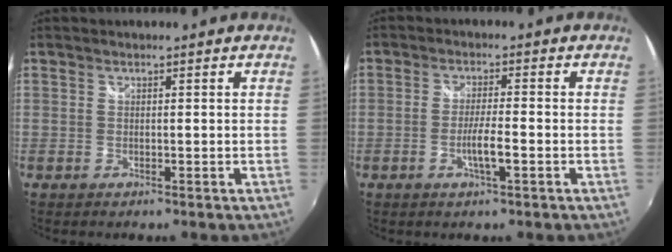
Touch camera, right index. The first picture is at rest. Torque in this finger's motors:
{"motor_torque": [0.80, -0.25, 0.32, 0.09]}